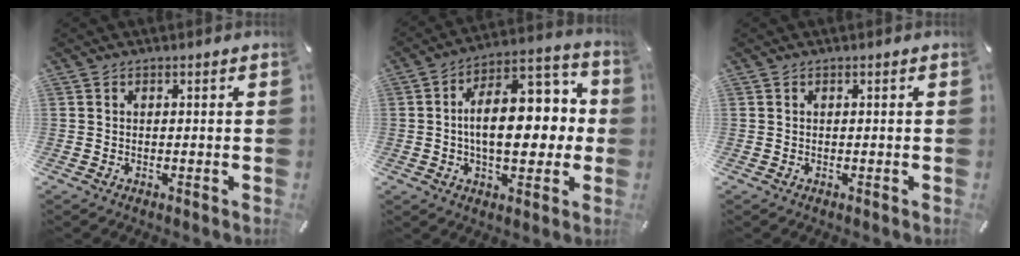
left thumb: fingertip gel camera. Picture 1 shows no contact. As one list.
[{"total": 17.2, "force": [0.3, 9.9, 14.1], "torque": [-0.208, -0.004, 0.004]}, {"total": 0.0}]